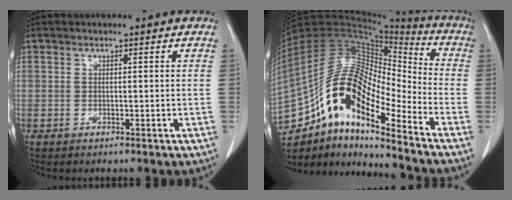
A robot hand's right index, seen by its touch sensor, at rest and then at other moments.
{"total": 17.8, "force": [-11.3, 4.8, 12.8], "torque": [-0.236, 0.042, -0.194]}